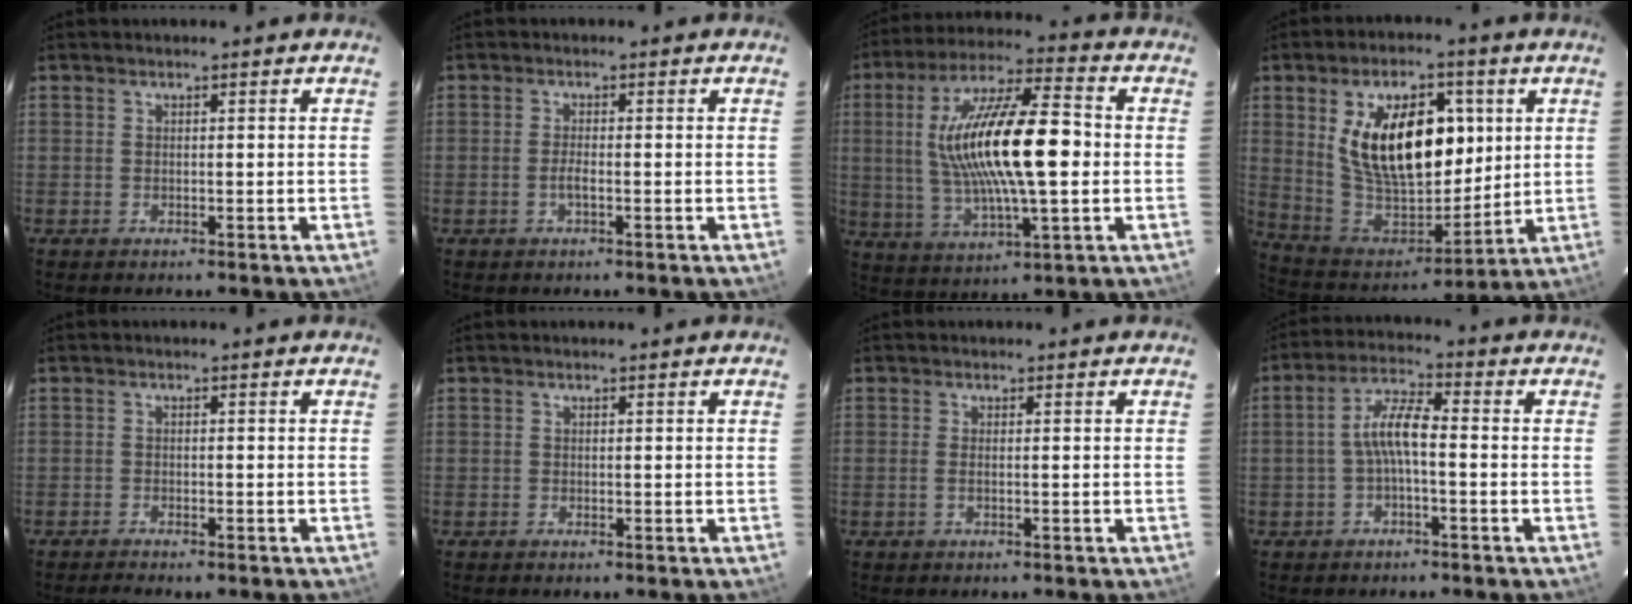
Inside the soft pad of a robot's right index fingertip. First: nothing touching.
{"total": 1.7, "force": [-0.7, 0.2, 1.5], "torque": [-0.032, 0.000, -0.014]}
{"total": 20.1, "force": [0.9, 5.1, 19.4], "torque": [-0.361, 0.009, 0.019]}
{"total": 21.2, "force": [5.6, 11.8, 16.7], "torque": [-0.305, 0.007, 0.116]}
{"total": 2.4, "force": [-2.2, 0.3, 1.0], "torque": [-0.028, -0.007, -0.037]}
{"total": 0.0}
{"total": 1.1, "force": [-0.3, -0.3, 1.0], "torque": [-0.019, -0.001, -0.008]}
{"total": 5.9, "force": [-1.2, 1.4, 5.6], "torque": [-0.117, 0.017, -0.025]}